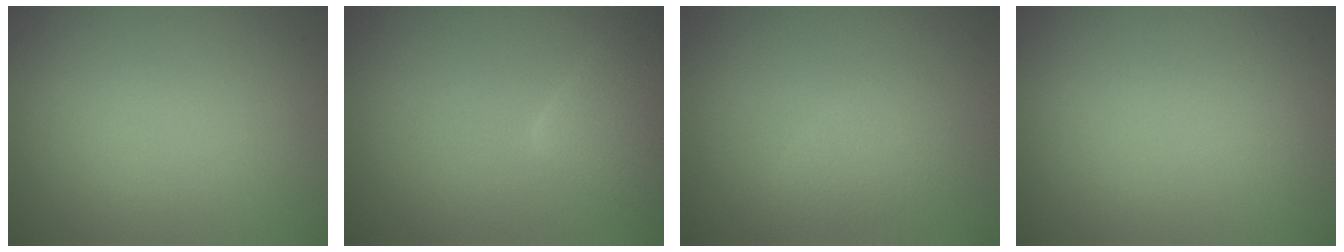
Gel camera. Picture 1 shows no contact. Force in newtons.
{"total": 3.6, "press": 3.6, "slide": 0.2}
{"total": 1.4, "press": 1.4, "slide": 0.1}
{"total": 0.0}